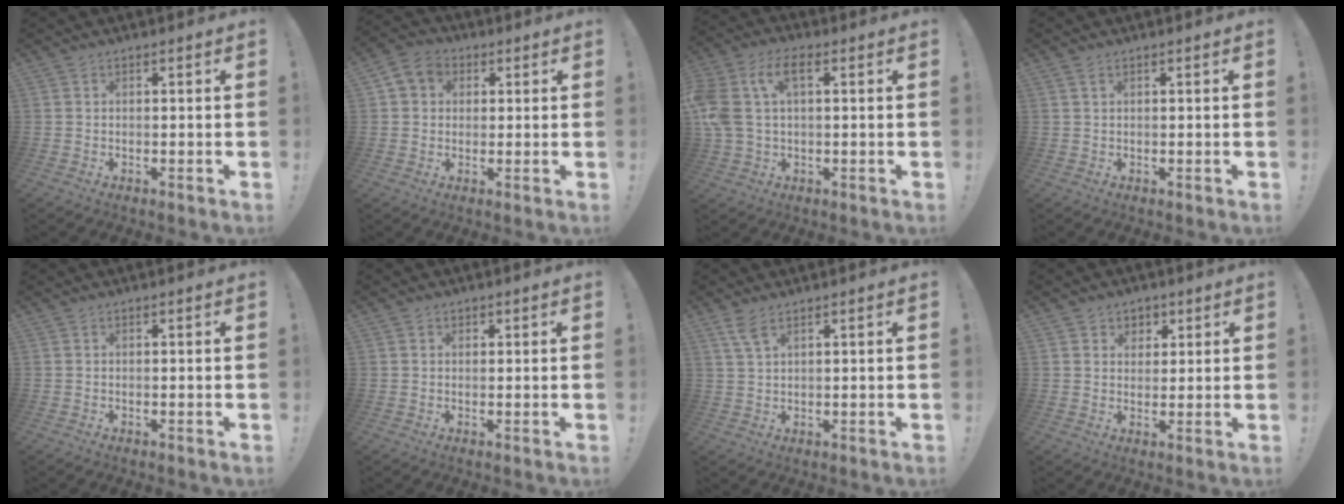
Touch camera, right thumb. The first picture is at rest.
{"total": 6.6, "force": [1.8, 5.7, 2.8], "torque": [-0.040, 0.004, 0.037]}
{"total": 11.8, "force": [3.1, 7.2, 8.9], "torque": [-0.194, 0.000, 0.057]}
{"total": 1.4, "force": [0.8, 0.6, 1.0], "torque": [-0.020, 0.001, 0.016]}
{"total": 0.0}
{"total": 1.2, "force": [0.6, 1.0, 0.2], "torque": [0.002, -0.001, 0.009]}
{"total": 4.4, "force": [2.8, 1.3, 3.1], "torque": [-0.057, -0.010, 0.050]}
{"total": 4.7, "force": [2.1, 4.2, 0.6], "torque": [0.000, -0.013, 0.039]}